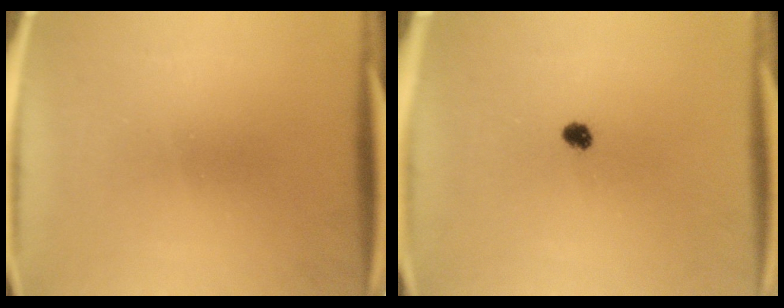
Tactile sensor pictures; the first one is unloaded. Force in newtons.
{"total": 1.9}